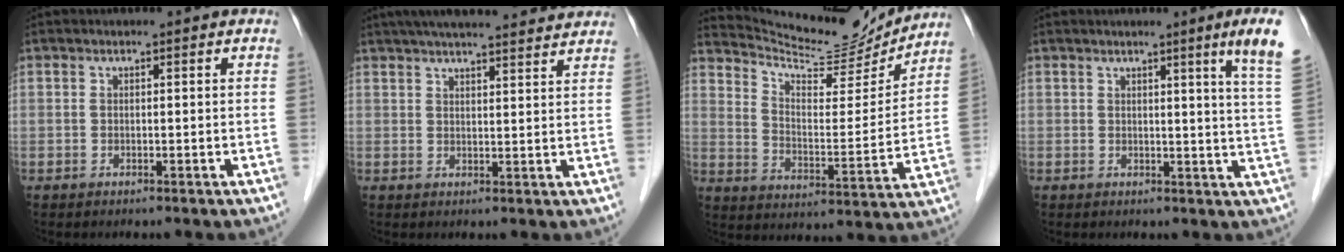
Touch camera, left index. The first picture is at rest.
{"total": 17.1, "force": [15.2, 2.3, 7.4], "torque": [-0.115, 0.045, 0.205]}
{"total": 16.0, "force": [15.6, 1.6, 2.9], "torque": [-0.061, -0.030, 0.236]}
{"total": 7.8, "force": [4.9, -1.4, 5.9], "torque": [-0.069, -0.027, 0.038]}